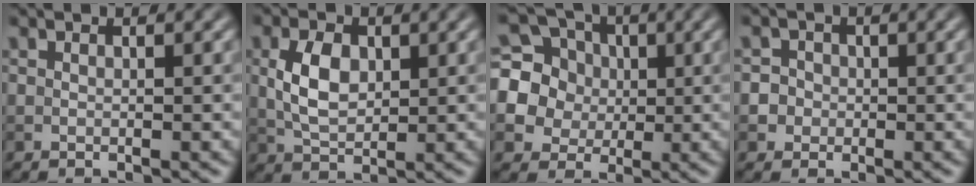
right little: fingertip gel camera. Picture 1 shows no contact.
{"total": 4.1, "force": [0.6, 2.5, 3.1], "torque": [-0.072, 0.002, 0.012]}
{"total": 10.0, "force": [1.6, 9.1, 3.6], "torque": [-0.106, 0.036, 0.022]}
{"total": 3.3, "force": [-0.1, 3.1, 1.0], "torque": [0.008, 0.021, -0.022]}